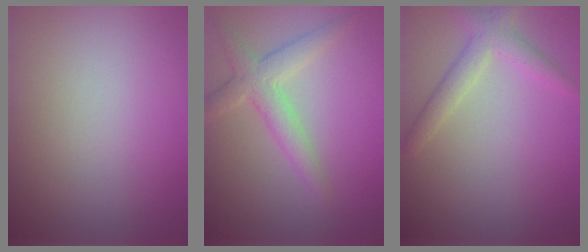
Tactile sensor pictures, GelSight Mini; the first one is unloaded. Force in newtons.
{"total": 3.2, "press": 3.2, "slide": 0.1}
{"total": 2.6, "press": 2.6, "slide": 0.1}